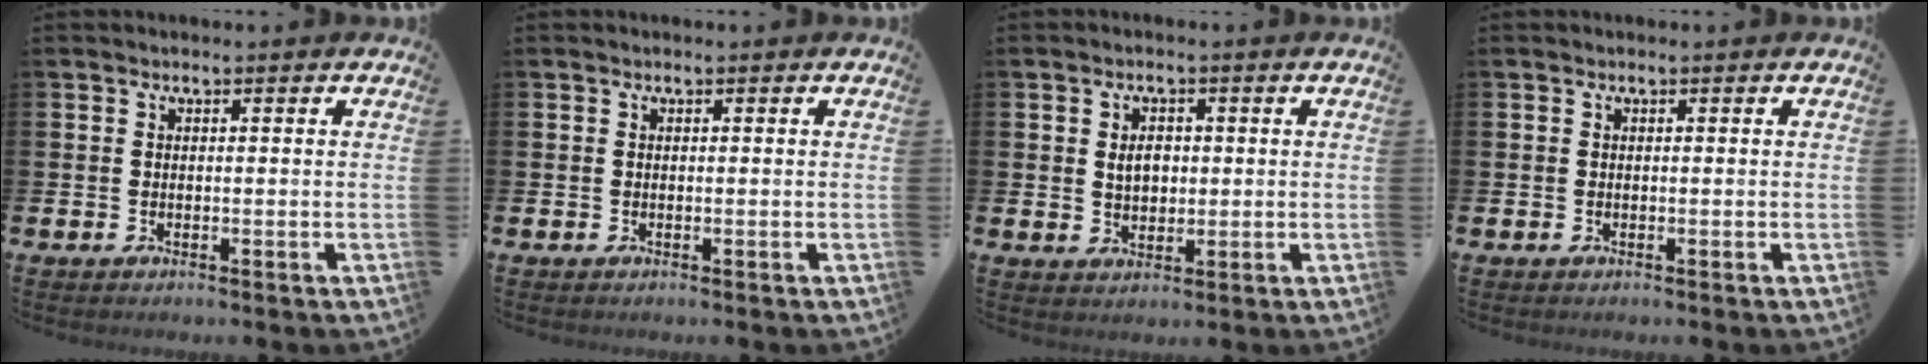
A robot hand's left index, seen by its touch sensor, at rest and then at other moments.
{"total": 0.0}
{"total": 3.0, "force": [0.8, 2.1, 2.0], "torque": [-0.026, 0.004, 0.008]}
{"total": 0.0}